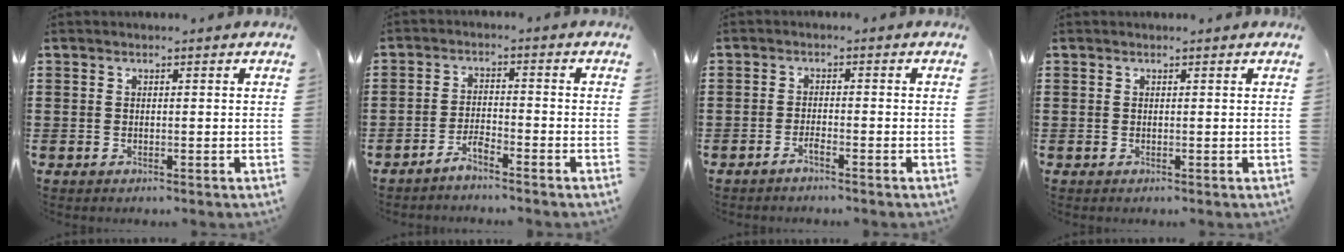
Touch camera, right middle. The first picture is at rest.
{"total": 2.7, "force": [-2.5, 0.1, 0.9], "torque": [-0.027, 0.003, -0.052]}
{"total": 1.5, "force": [-1.2, 0.0, 0.9], "torque": [-0.018, -0.003, -0.022]}
{"total": 0.0}